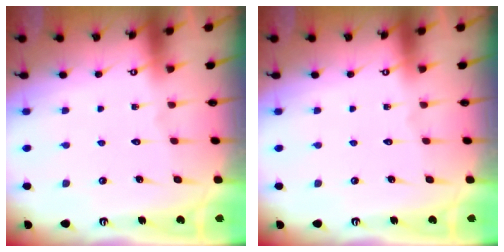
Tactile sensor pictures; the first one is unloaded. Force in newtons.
{"total": 0.0}